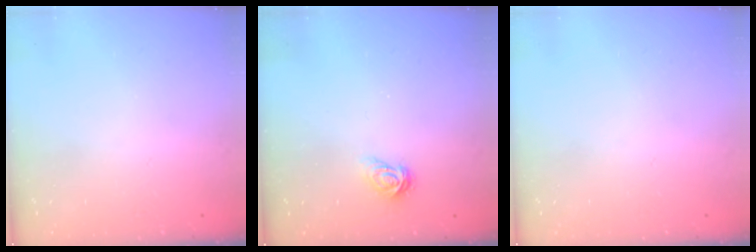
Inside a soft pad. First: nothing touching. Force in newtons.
{"total": 3.9, "press": 3.9, "slide": 0.6}
{"total": 0.0}